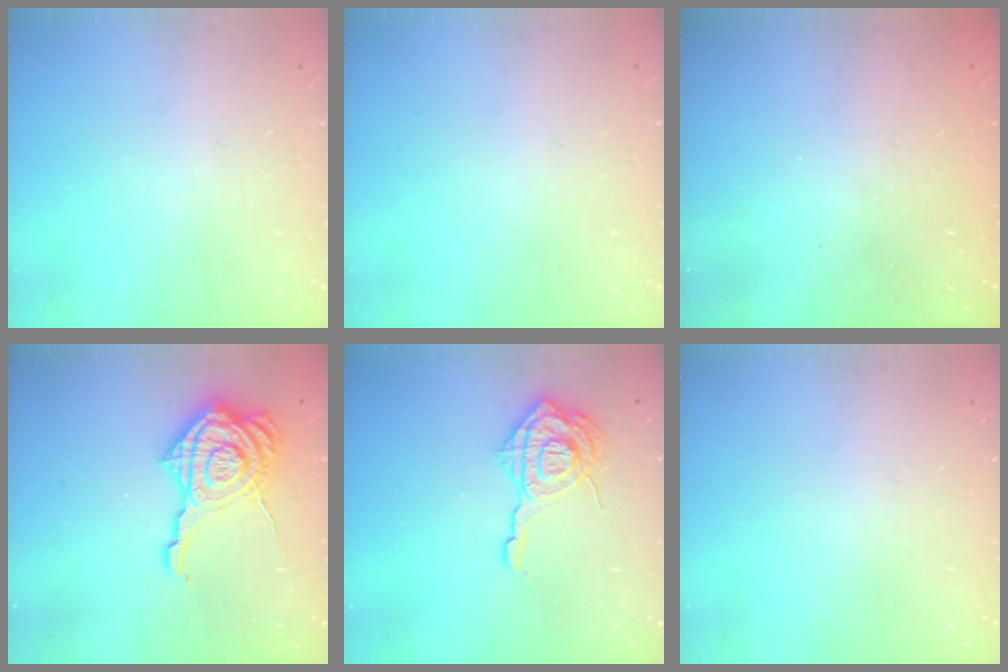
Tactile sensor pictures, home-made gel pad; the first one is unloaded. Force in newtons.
{"total": 0.0}
{"total": 2.5, "press": 2.4, "slide": 0.8}
{"total": 16.7, "press": 16.6, "slide": 1.6}
{"total": 14.4, "press": 14.3, "slide": 1.3}
{"total": 0.0}